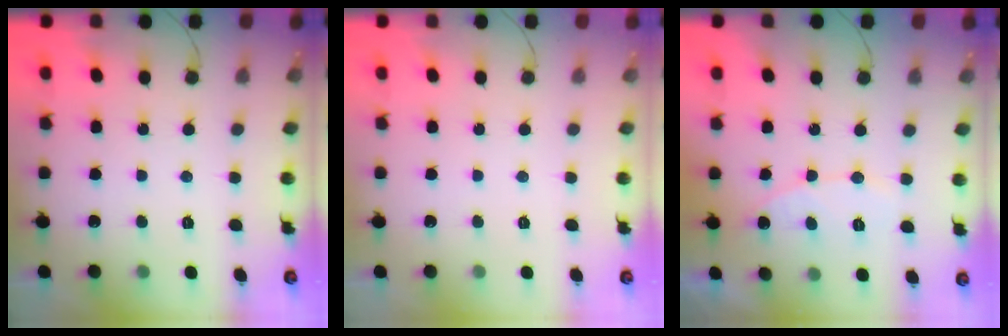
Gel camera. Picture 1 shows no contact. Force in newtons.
{"total": 0.0}
{"total": 6.9, "press": 6.9, "slide": 0.6}